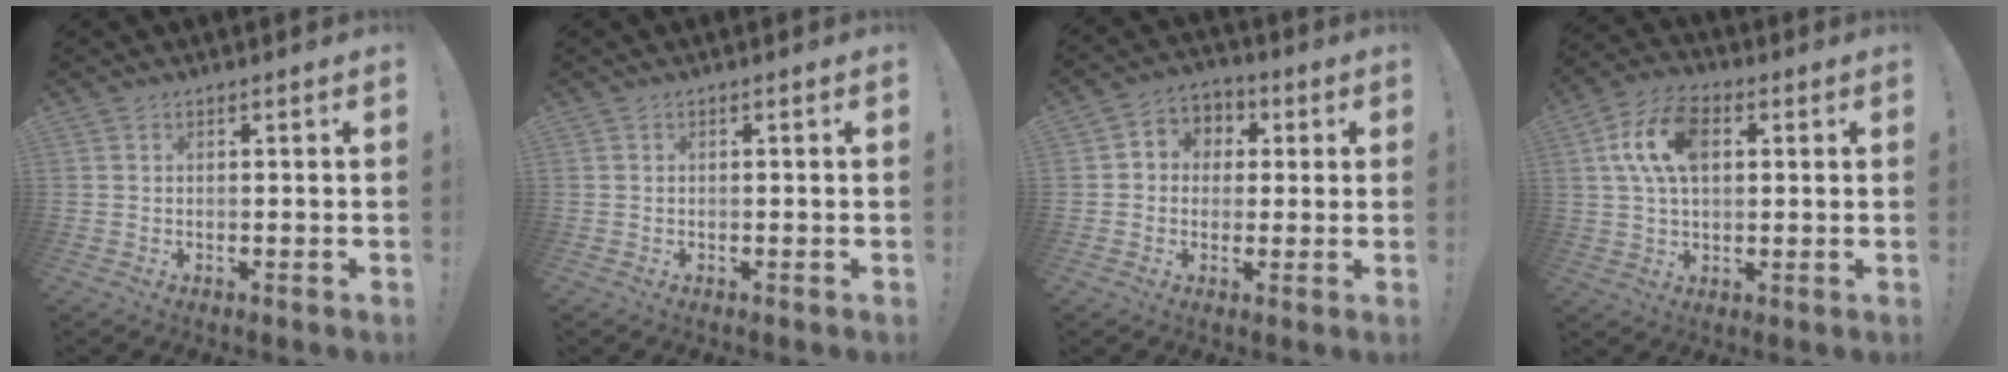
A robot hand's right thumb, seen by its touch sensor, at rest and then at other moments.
{"total": 0.0}
{"total": 6.3, "force": [-0.4, 6.0, 1.7], "torque": [-0.014, 0.011, -0.005]}
{"total": 13.3, "force": [3.6, 8.3, 9.7], "torque": [-0.177, 0.015, 0.068]}